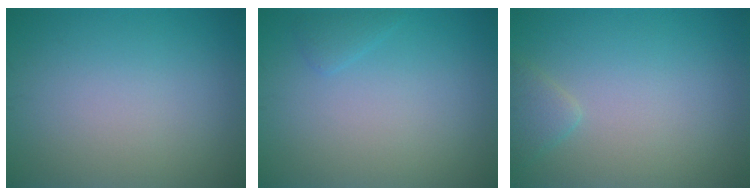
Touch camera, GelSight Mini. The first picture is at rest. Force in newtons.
{"total": 0.9, "press": 0.9, "slide": 0.1}
{"total": 1.4, "press": 1.4, "slide": 0.1}